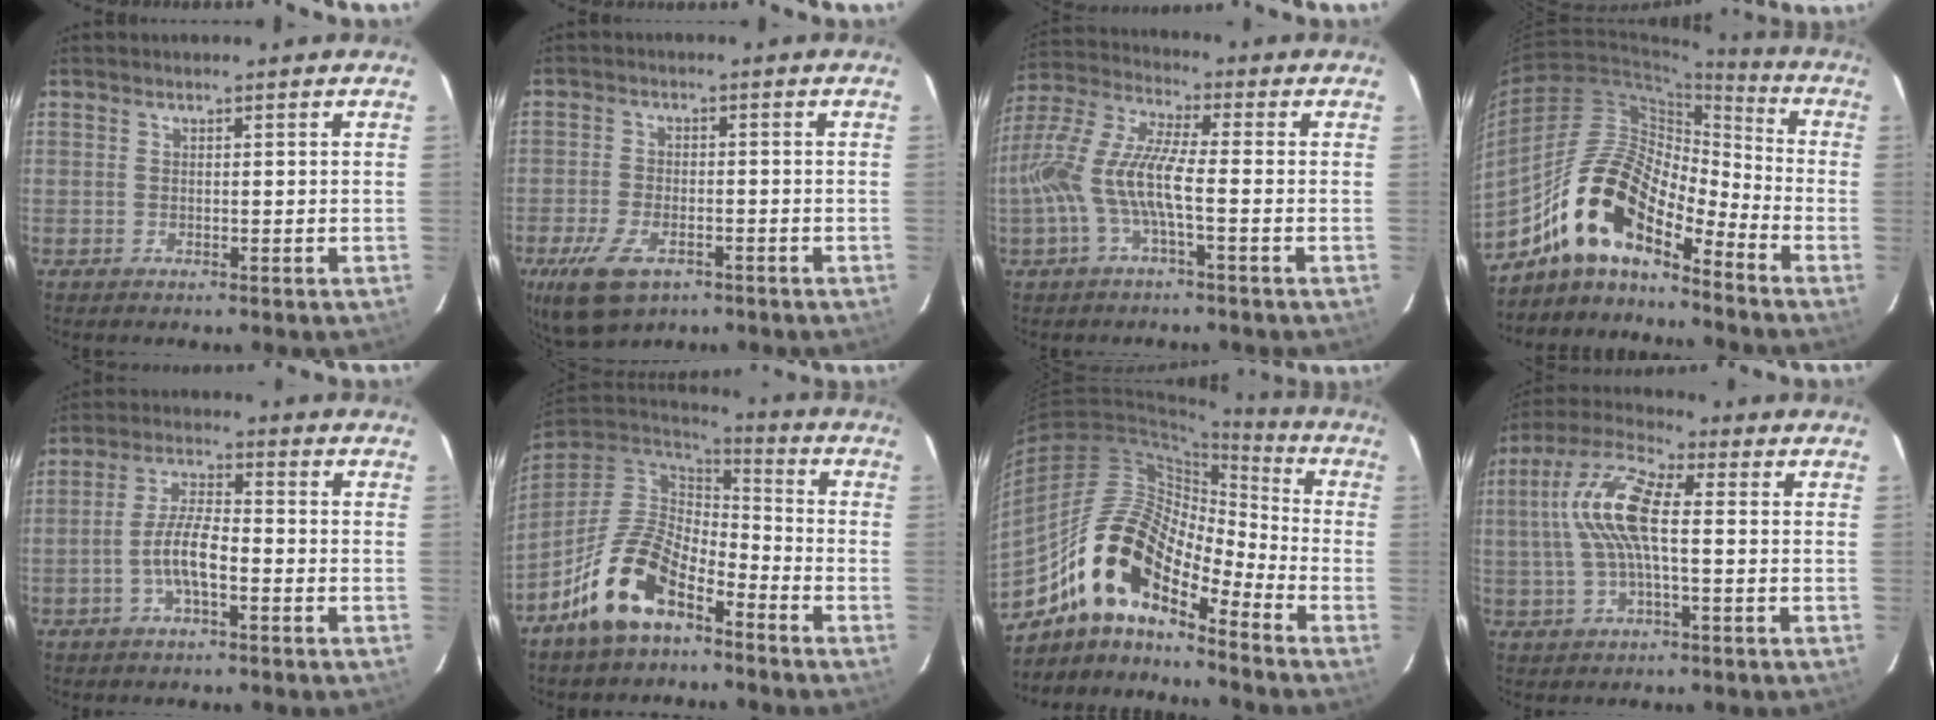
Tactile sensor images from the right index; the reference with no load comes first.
{"total": 10.4, "force": [-5.9, 5.3, 6.7], "torque": [-0.161, -0.022, -0.103]}
{"total": 12.1, "force": [-2.9, 2.4, 11.5], "torque": [-0.244, 0.005, -0.058]}
{"total": 15.3, "force": [-11.2, 5.2, 9.1], "torque": [-0.167, 0.011, -0.225]}
{"total": 6.6, "force": [-2.6, 1.8, 5.9], "torque": [-0.122, 0.010, -0.047]}
{"total": 14.5, "force": [-8.7, 6.9, 9.3], "torque": [-0.191, 0.001, -0.164]}
{"total": 16.6, "force": [-11.4, 5.9, 10.4], "torque": [-0.181, 0.006, -0.232]}
{"total": 12.0, "force": [0.5, 3.7, 11.4], "torque": [-0.234, 0.018, 0.004]}